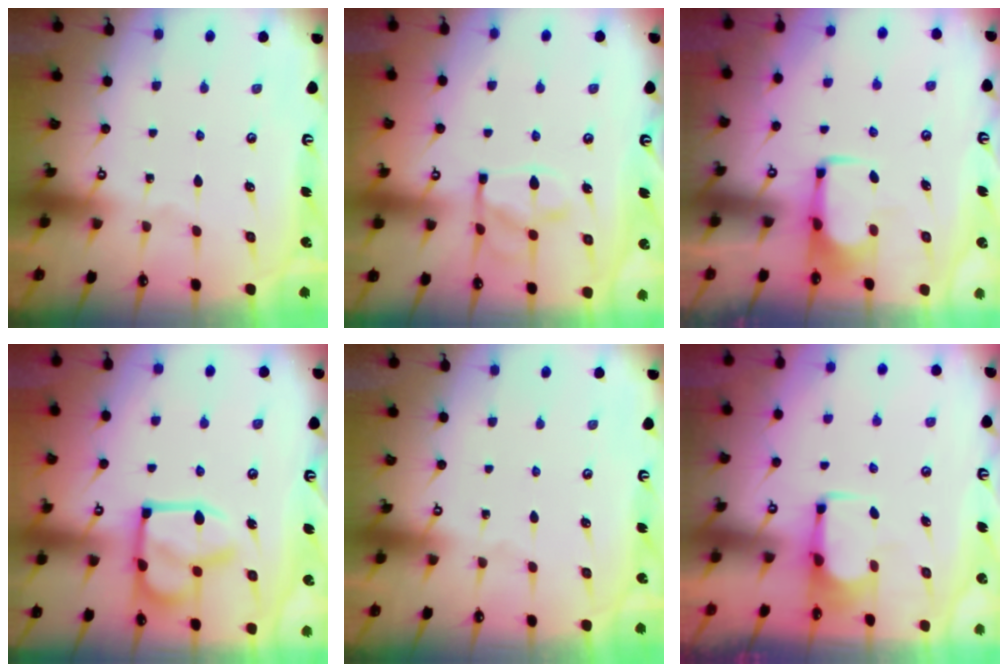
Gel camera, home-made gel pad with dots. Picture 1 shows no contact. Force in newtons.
{"total": 11.7, "press": 11.6, "slide": 1.0}
{"total": 1.8, "press": 1.7, "slide": 0.5}
{"total": 16.2, "press": 16.1, "slide": 1.7}
{"total": 0.0}
{"total": 1.8, "press": 1.6, "slide": 0.8}